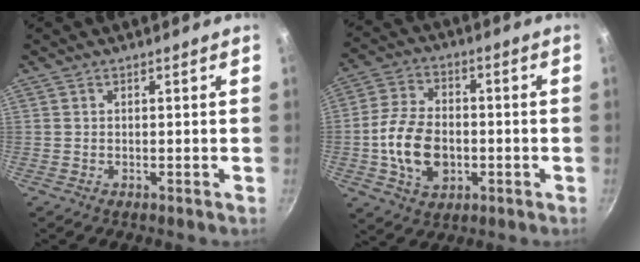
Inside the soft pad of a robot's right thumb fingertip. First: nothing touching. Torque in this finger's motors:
{"motor_torque": [-0.31, 0.72, -0.22, 0.22, 0.12]}